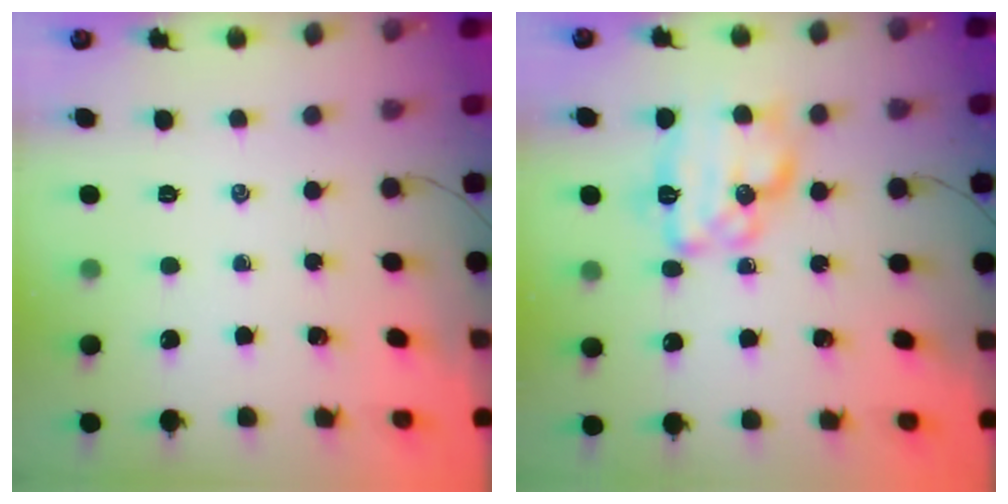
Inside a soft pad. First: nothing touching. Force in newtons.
{"total": 15.6, "press": 15.6, "slide": 1.0}